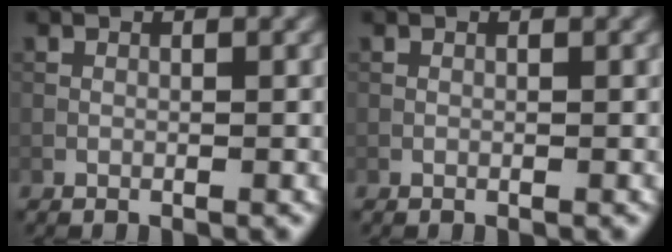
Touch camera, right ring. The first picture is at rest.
{"total": 0.0}